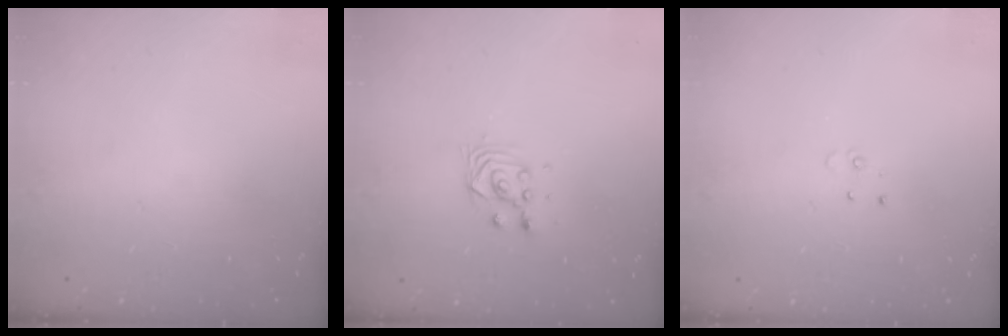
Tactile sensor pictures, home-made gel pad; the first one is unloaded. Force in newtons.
{"total": 2.8, "press": 2.8, "slide": 0.2}
{"total": 3.0, "press": 2.9, "slide": 0.3}